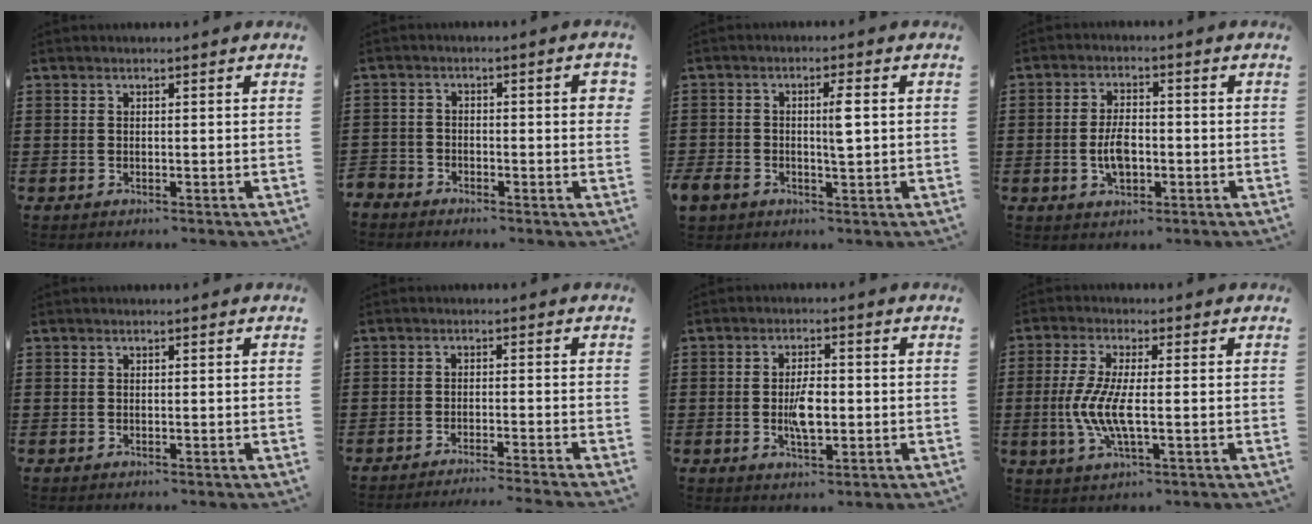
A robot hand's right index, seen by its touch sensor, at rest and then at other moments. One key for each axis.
{"total": 2.7, "fx": -2.3, "fy": 0.9, "fz": 1.2, "tx": -0.019, "ty": 0.006, "tz": -0.049}
{"total": 4.2, "fx": -0.2, "fy": 1.8, "fz": 3.7, "tx": -0.091, "ty": -0.001, "tz": -0.014}
{"total": 5.0, "fx": -1.0, "fy": 2.6, "fz": 4.2, "tx": -0.082, "ty": 0.007, "tz": -0.019}
{"total": 0.0}
{"total": 2.2, "fx": -2.0, "fy": -0.6, "fz": 0.5, "tx": -0.009, "ty": -0.001, "tz": -0.042}
{"total": 5.0, "fx": -0.5, "fy": 2.0, "fz": 4.6, "tx": -0.086, "ty": -0.004, "tz": -0.016}
{"total": 7.0, "fx": -1.2, "fy": 1.7, "fz": 6.7, "tx": -0.159, "ty": -0.015, "tz": -0.033}